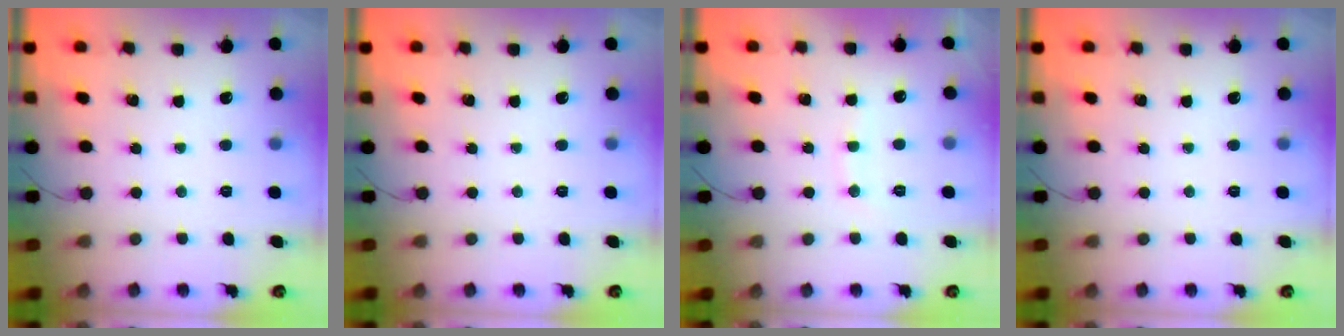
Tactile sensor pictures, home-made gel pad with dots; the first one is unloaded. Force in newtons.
{"total": 0.0}
{"total": 6.9, "press": 6.8, "slide": 1.4}
{"total": 0.0}